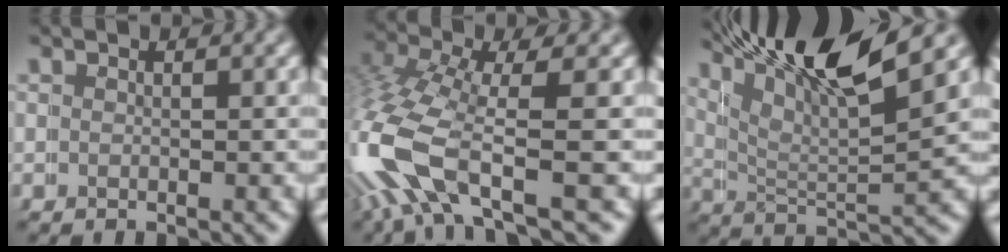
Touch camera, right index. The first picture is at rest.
{"total": 7.9, "force": [-1.3, 5.5, 5.6], "torque": [-0.178, -0.039, -0.011]}
{"total": 10.2, "force": [7.2, 3.0, 6.7], "torque": [-0.117, 0.009, 0.114]}